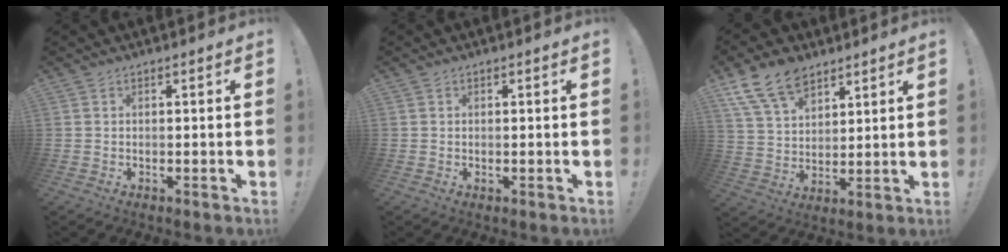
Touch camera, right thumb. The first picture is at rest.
{"total": 0.0}
{"total": 13.4, "force": [9.2, 7.8, 5.9], "torque": [-0.108, -0.049, 0.176]}